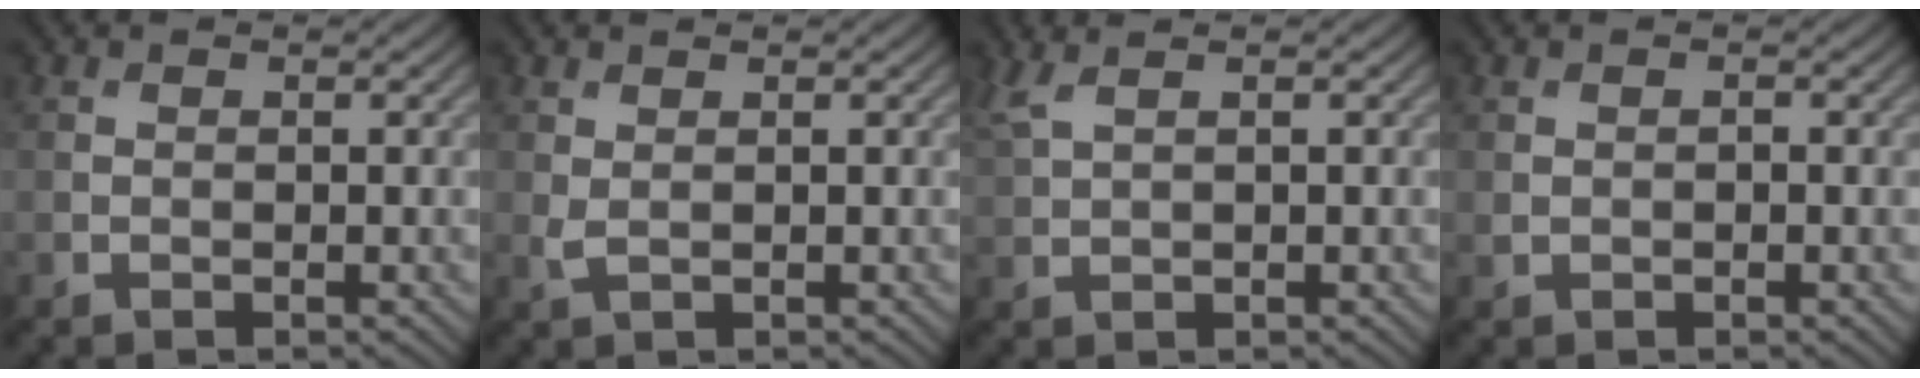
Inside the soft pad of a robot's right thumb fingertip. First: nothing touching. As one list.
[{"total": 1.0, "force": [0.5, 0.4, 0.9], "torque": [-0.028, -0.001, 0.012]}, {"total": 2.8, "force": [1.8, 0.7, 2.1], "torque": [-0.058, 0.013, 0.043]}, {"total": 0.6, "force": [0.0, 0.5, 0.4], "torque": [-0.011, -0.001, 0.000]}]